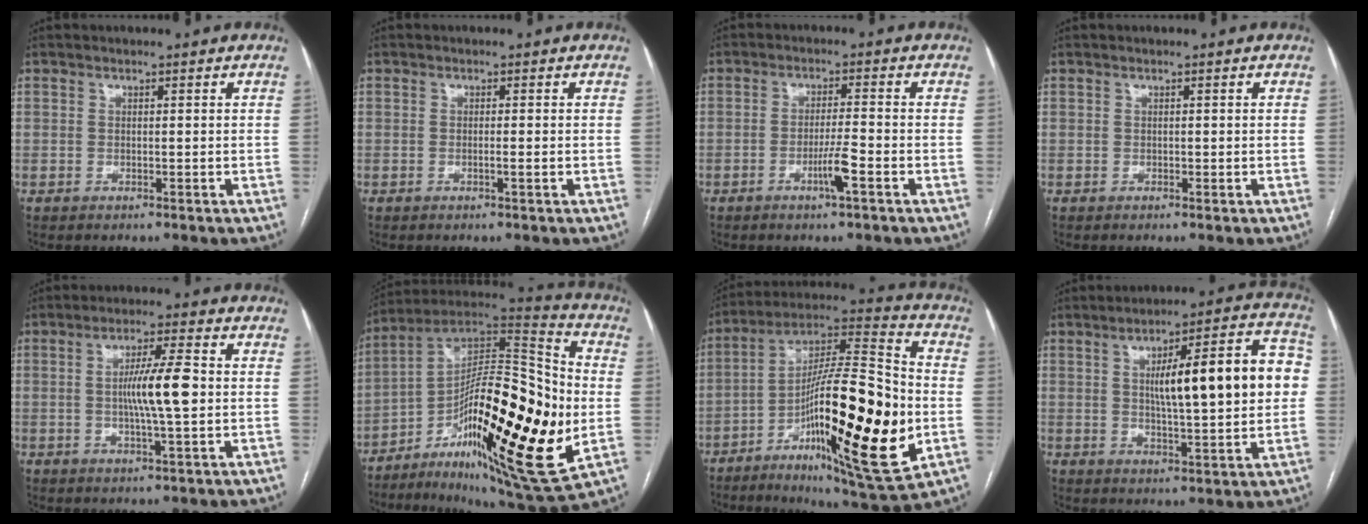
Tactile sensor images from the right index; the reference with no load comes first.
{"total": 1.1, "force": [-0.3, -0.2, 1.0], "torque": [-0.021, -0.001, -0.005]}
{"total": 4.4, "force": [-2.1, -0.3, 3.9], "torque": [-0.072, -0.007, -0.038]}
{"total": 0.0}
{"total": 7.8, "force": [-0.1, 0.3, 7.8], "torque": [-0.140, 0.002, -0.004]}
{"total": 30.9, "force": [-6.7, 6.6, 29.5], "torque": [-0.468, -0.017, -0.103]}
{"total": 26.8, "force": [-6.1, 4.2, 25.7], "torque": [-0.416, -0.014, -0.094]}
{"total": 16.8, "force": [1.9, 3.2, 16.4], "torque": [-0.231, 0.039, 0.031]}